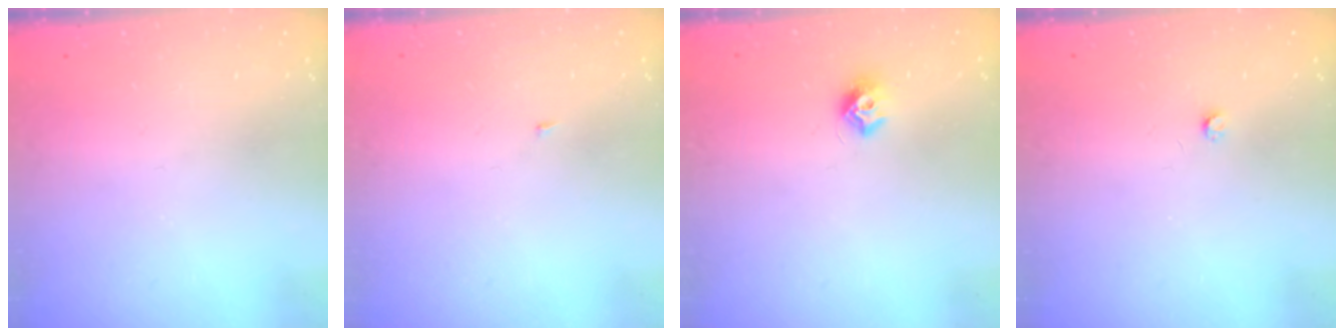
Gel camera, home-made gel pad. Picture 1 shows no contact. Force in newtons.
{"total": 1.8, "press": 1.8, "slide": 0.2}
{"total": 7.7, "press": 7.7, "slide": 0.7}
{"total": 2.5, "press": 2.5, "slide": 0.4}